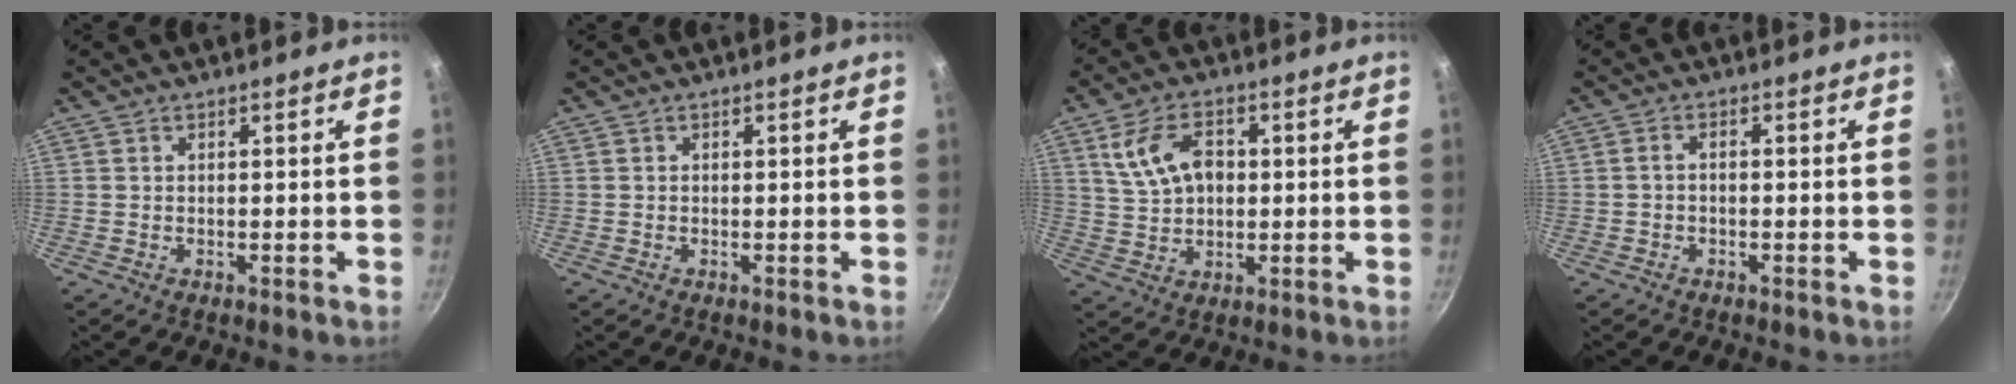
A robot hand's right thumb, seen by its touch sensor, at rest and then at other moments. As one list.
[{"total": 0.0}, {"total": 10.0, "force": [2.4, 6.5, 7.2], "torque": [-0.122, 0.003, 0.045]}, {"total": 1.6, "force": [-0.7, 0.8, 1.2], "torque": [-0.024, 0.016, -0.014]}]